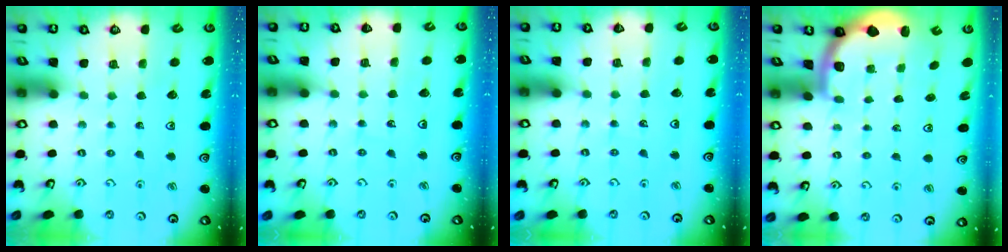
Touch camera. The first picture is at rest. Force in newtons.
{"total": 2.5, "press": 2.5, "slide": 0.2}
{"total": 1.6, "press": 1.6, "slide": 0.2}
{"total": 2.0, "press": 2.0, "slide": 0.5}